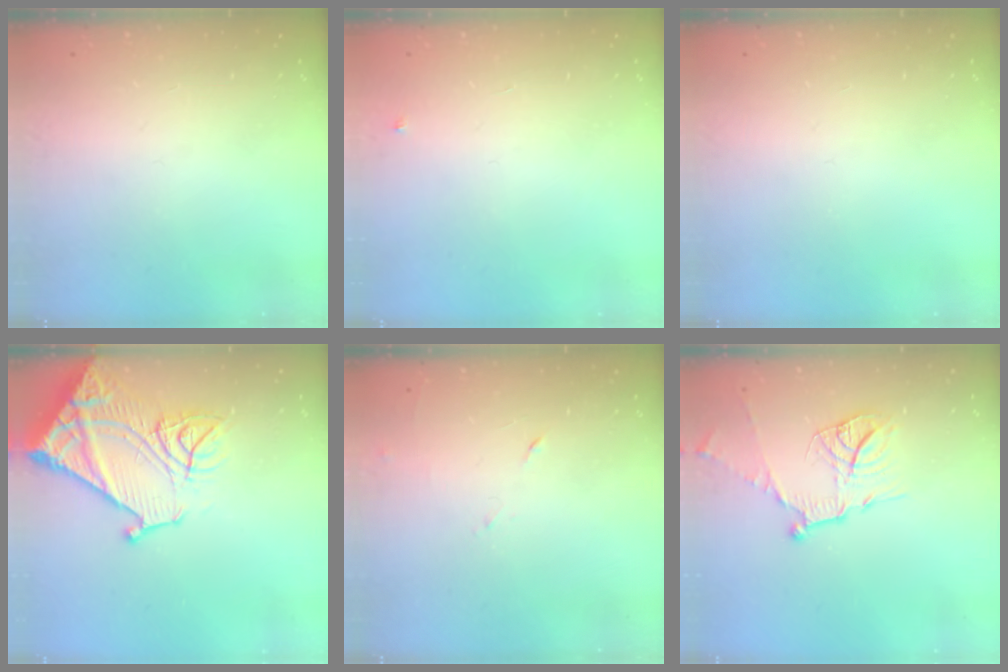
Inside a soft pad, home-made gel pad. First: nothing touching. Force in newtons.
{"total": 2.7, "press": 2.7, "slide": 0.4}
{"total": 0.0}
{"total": 22.0, "press": 21.8, "slide": 2.5}
{"total": 3.9, "press": 3.8, "slide": 0.8}
{"total": 13.4, "press": 13.3, "slide": 1.2}